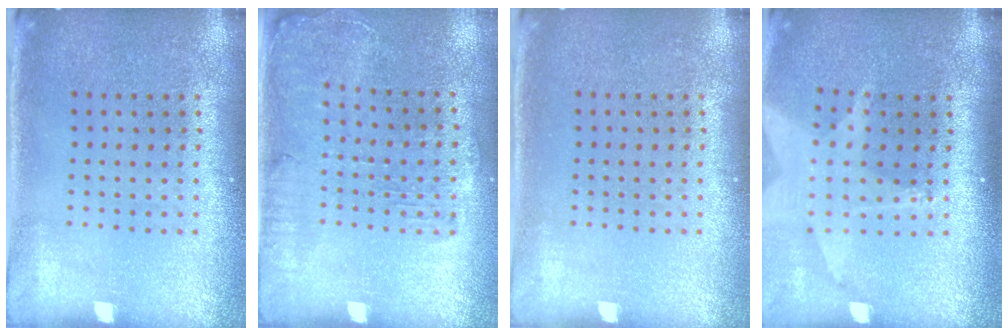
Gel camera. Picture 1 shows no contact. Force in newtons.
{"total": 1.6, "press": 1.5, "slide": 0.5}
{"total": 0.0}
{"total": 1.8, "press": 1.5, "slide": 1.0}